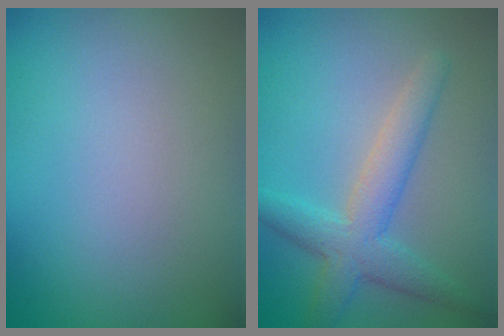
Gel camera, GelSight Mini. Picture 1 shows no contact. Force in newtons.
{"total": 4.3, "press": 4.3, "slide": 0.2}